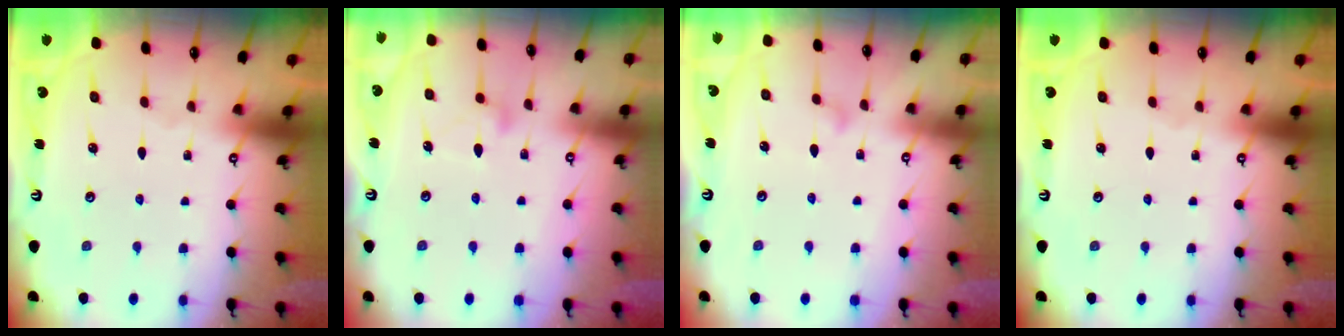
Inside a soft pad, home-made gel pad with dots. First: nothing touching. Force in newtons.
{"total": 11.3, "press": 11.2, "slide": 0.6}
{"total": 7.0, "press": 7.0, "slide": 0.4}
{"total": 0.0}